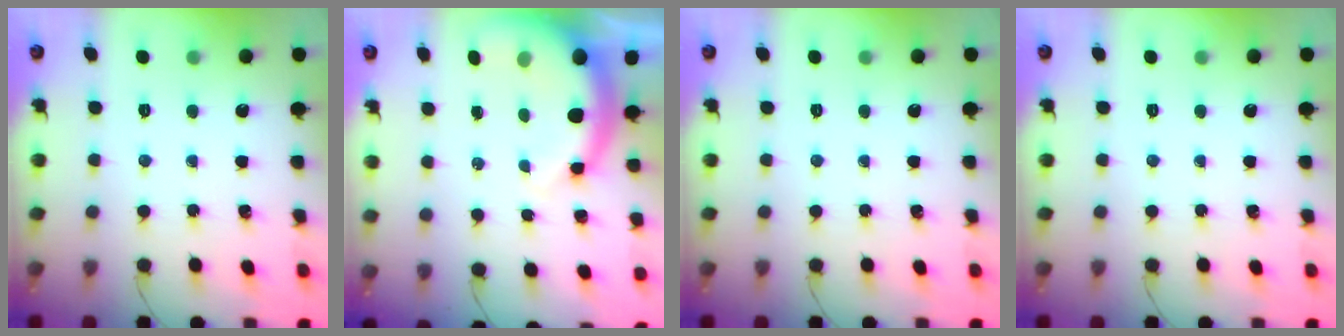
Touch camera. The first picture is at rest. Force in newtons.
{"total": 11.7, "press": 11.5, "slide": 2.3}
{"total": 0.0}
{"total": 0.0}